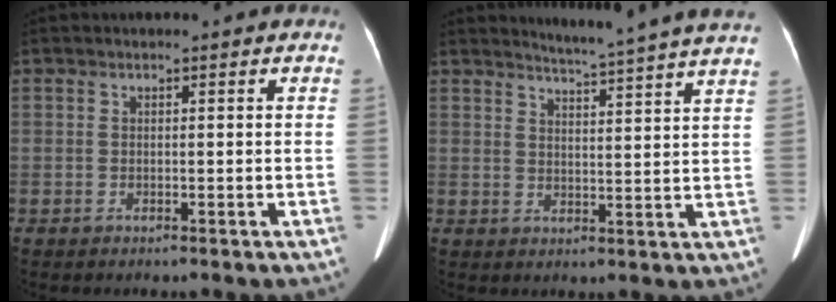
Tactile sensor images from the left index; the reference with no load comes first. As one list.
[{"total": 13.0, "force": [12.1, -2.0, 4.3], "torque": [-0.073, -0.043, 0.144]}]